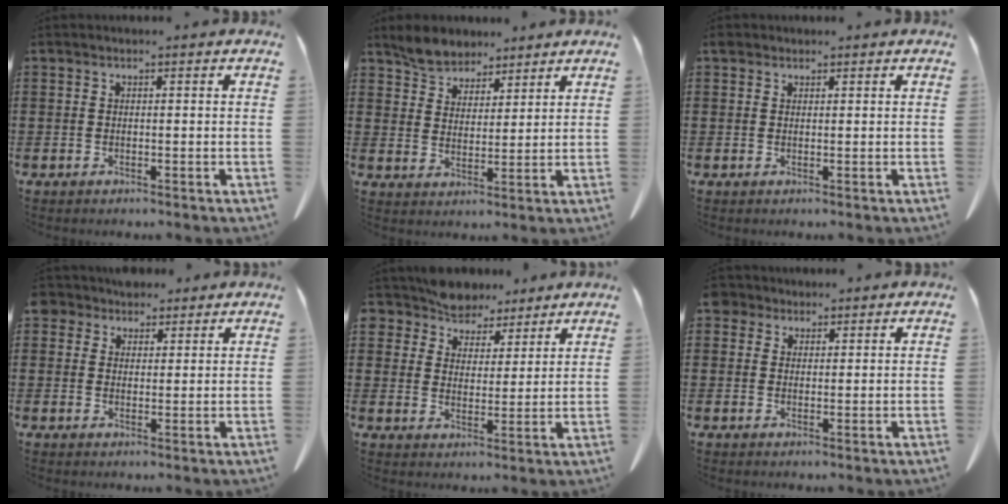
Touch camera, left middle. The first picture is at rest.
{"total": 5.0, "force": [4.5, 2.2, 0.5], "torque": [-0.031, -0.007, 0.086]}
{"total": 1.0, "force": [0.9, 0.6, 0.2], "torque": [-0.008, 0.003, 0.017]}
{"total": 4.0, "force": [3.3, 2.2, 0.6], "torque": [-0.017, 0.002, 0.062]}
{"total": 6.5, "force": [6.1, 2.5, 0.0], "torque": [-0.038, -0.032, 0.113]}
{"total": 2.7, "force": [2.1, 1.7, 0.6], "torque": [-0.012, 0.004, 0.038]}